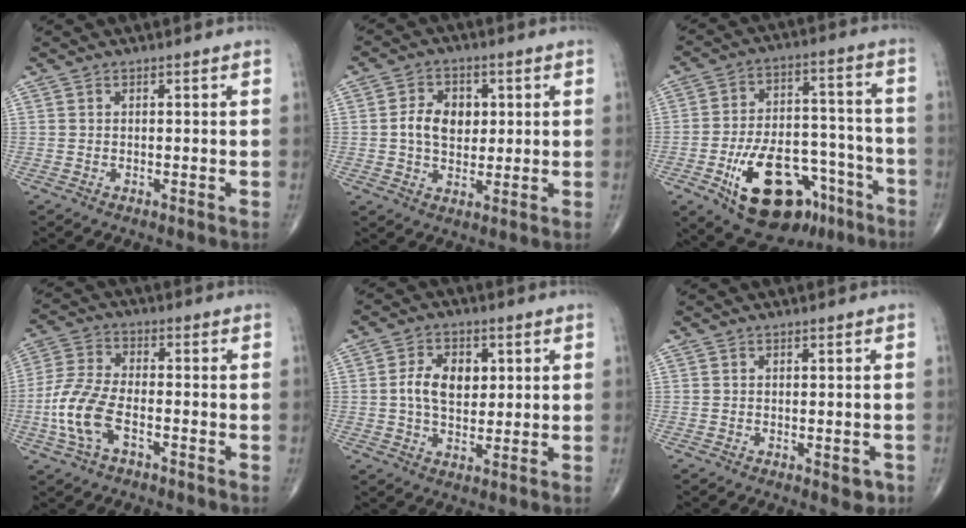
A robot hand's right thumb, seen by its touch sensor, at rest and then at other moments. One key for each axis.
{"total": 7.8, "fx": 1.0, "fy": 5.6, "fz": 5.3, "tx": -0.066, "ty": 0.003, "tz": 0.014}
{"total": 20.2, "fx": -10.4, "fy": 11.0, "fz": 13.4, "tx": -0.183, "ty": 0.069, "tz": -0.150}
{"total": 10.3, "fx": -3.6, "fy": 5.1, "fz": 8.2, "tx": -0.186, "ty": 0.022, "tz": -0.074}
{"total": 8.0, "fx": 1.3, "fy": 5.3, "fz": 5.9, "tx": -0.083, "ty": 0.001, "tz": 0.020}
{"total": 2.4, "fx": -1.0, "fy": 1.2, "fz": 1.8, "tx": -0.005, "ty": 0.002, "tz": -0.010}